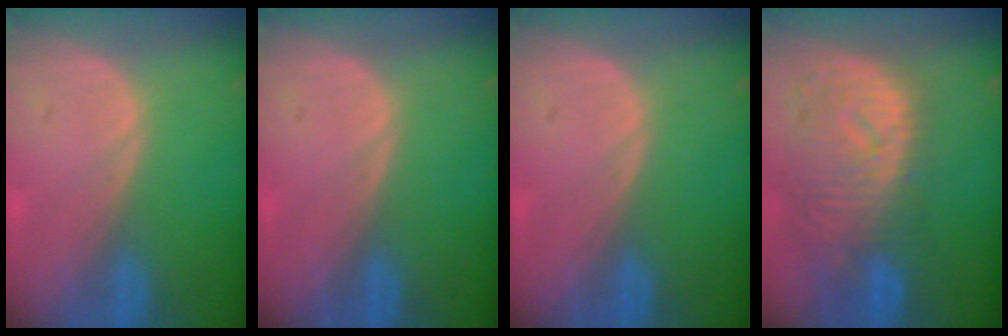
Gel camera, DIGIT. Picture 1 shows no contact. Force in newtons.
{"total": 0.0}
{"total": 0.0}
{"total": 11.4, "press": 9.9, "slide": 5.6}